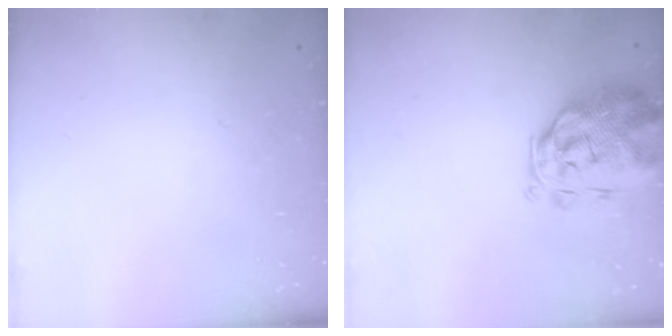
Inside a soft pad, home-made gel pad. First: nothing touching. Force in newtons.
{"total": 3.4, "press": 2.9, "slide": 1.6}